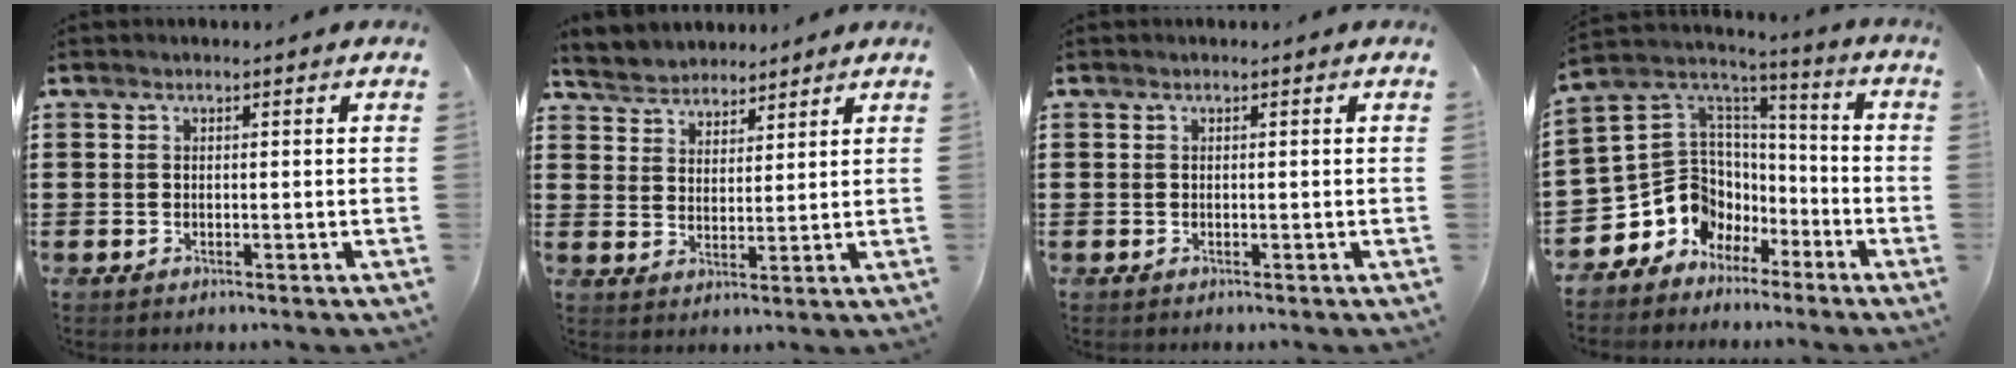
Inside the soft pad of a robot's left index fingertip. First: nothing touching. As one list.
[{"total": 4.4, "force": [4.1, 1.5, -0.1], "torque": [-0.020, -0.009, 0.076]}, {"total": 0.0}, {"total": 9.4, "force": [-3.1, 8.6, 2.4], "torque": [-0.091, -0.013, -0.054]}]